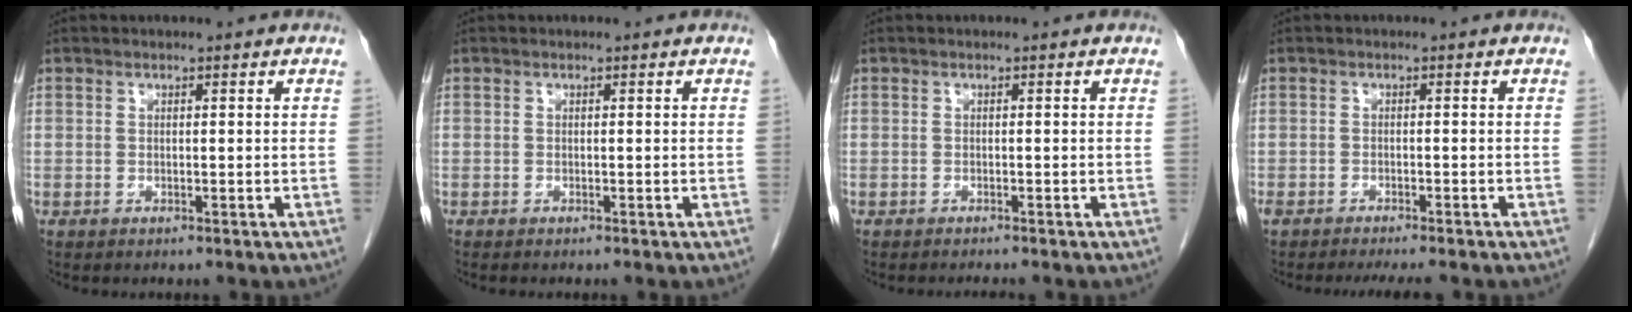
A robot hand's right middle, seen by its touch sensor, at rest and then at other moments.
{"total": 0.0}
{"total": 1.3, "force": [-1.2, -0.1, 0.5], "torque": [-0.007, -0.002, -0.015]}
{"total": 7.4, "force": [-6.3, 1.2, 3.6], "torque": [-0.050, -0.008, -0.090]}